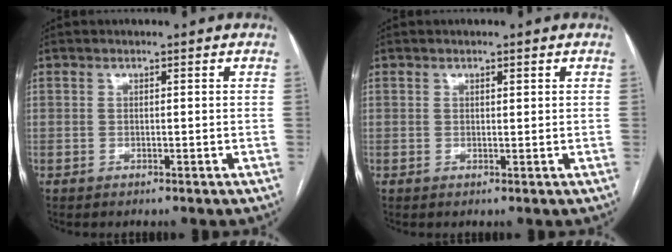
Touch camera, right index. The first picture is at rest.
{"total": 0.7, "force": [0.4, 0.2, 0.5], "torque": [-0.010, -0.001, 0.006]}